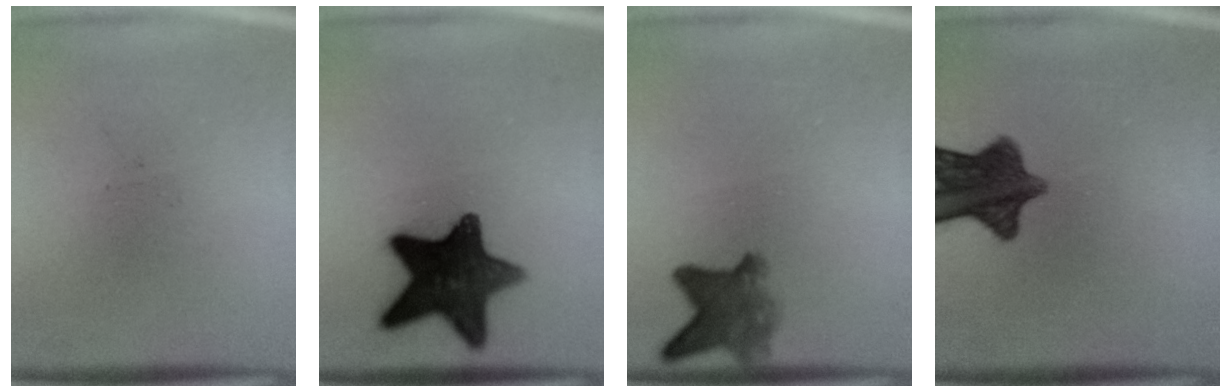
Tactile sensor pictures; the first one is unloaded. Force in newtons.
{"total": 15.0}
{"total": 5.2}
{"total": 10.4}